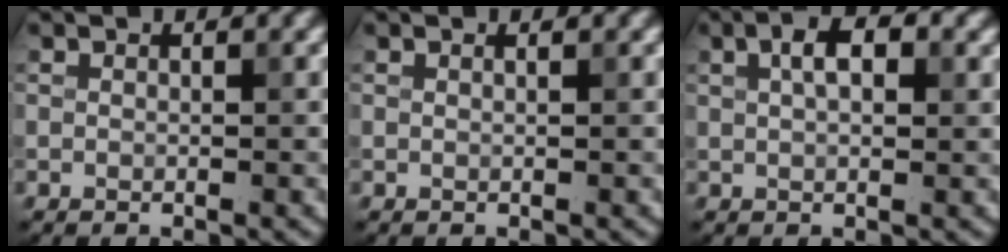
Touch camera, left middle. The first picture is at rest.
{"total": 0.7, "force": [0.5, 0.2, 0.5], "torque": [-0.005, -0.002, -0.001]}
{"total": 3.4, "force": [1.2, 1.6, 2.7], "torque": [-0.049, 0.008, 0.019]}